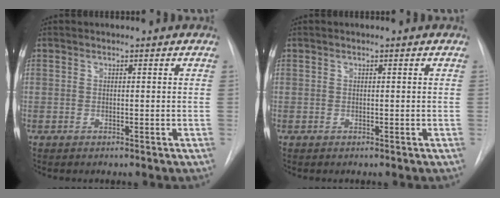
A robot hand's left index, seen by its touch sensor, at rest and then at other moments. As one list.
[{"total": 0.0}]